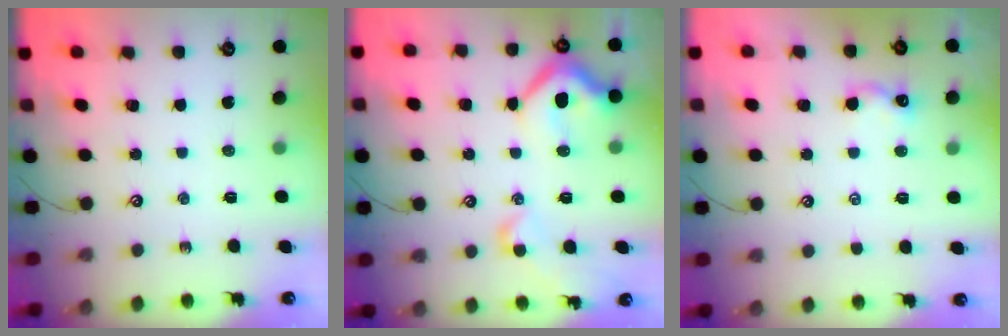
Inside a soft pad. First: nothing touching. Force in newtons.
{"total": 12.0, "press": 11.9, "slide": 1.0}
{"total": 0.8, "press": 0.6, "slide": 0.5}